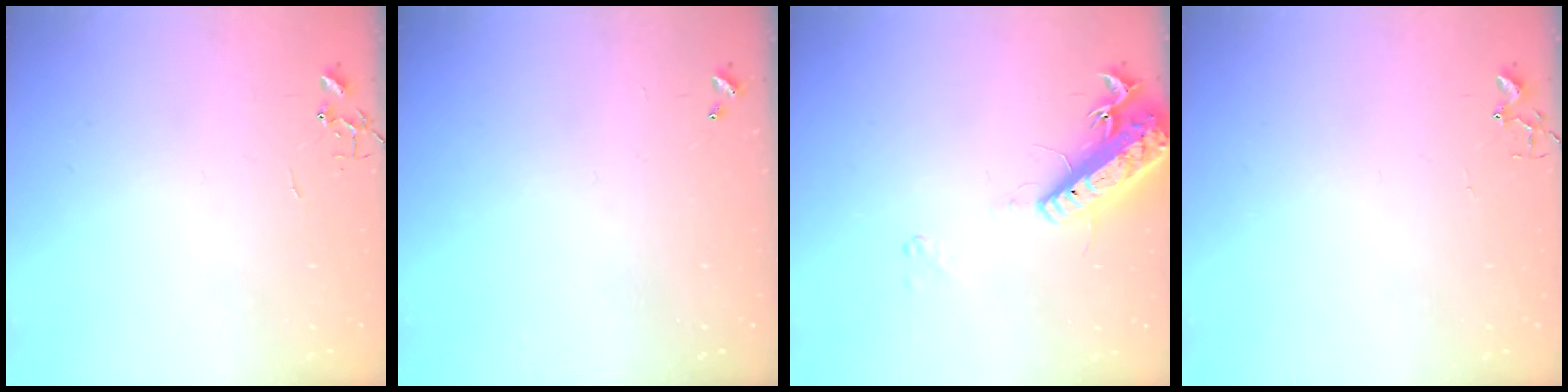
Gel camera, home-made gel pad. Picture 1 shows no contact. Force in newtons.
{"total": 0.0}
{"total": 15.7, "press": 15.3, "slide": 3.5}
{"total": 4.0, "press": 3.9, "slide": 0.4}